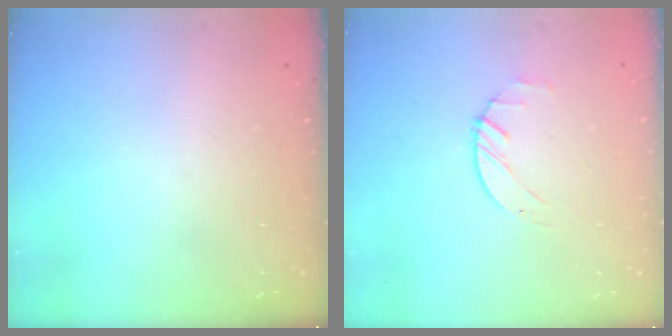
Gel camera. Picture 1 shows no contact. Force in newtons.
{"total": 1.4, "press": 1.4, "slide": 0.2}